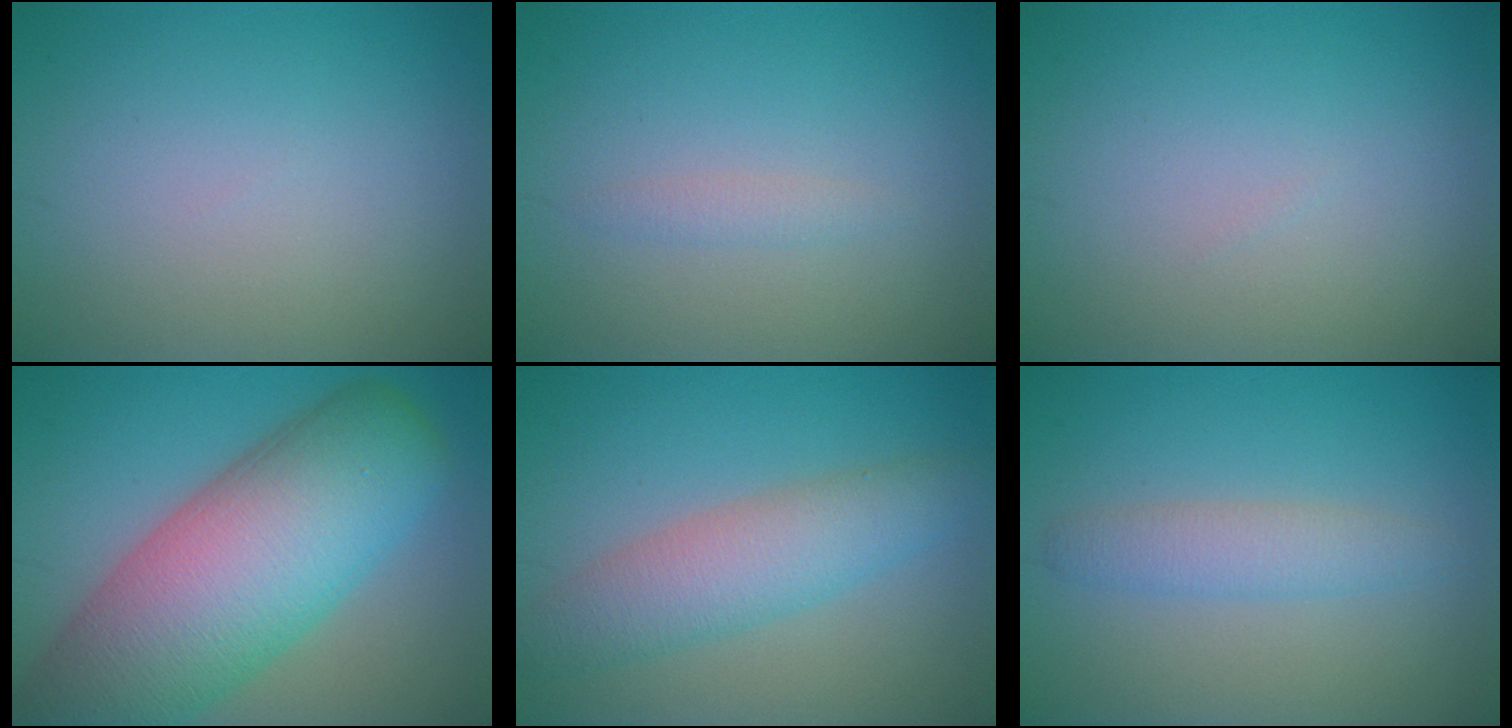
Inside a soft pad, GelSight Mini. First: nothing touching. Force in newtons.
{"total": 1.0, "press": 1.0, "slide": 0.1}
{"total": 0.0}
{"total": 14.3, "press": 14.3, "slide": 0.9}
{"total": 5.0, "press": 5.0, "slide": 0.1}
{"total": 2.5, "press": 2.5, "slide": 0.2}